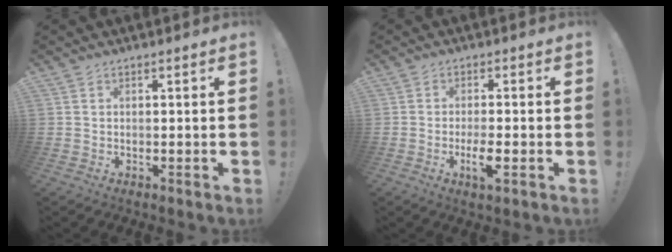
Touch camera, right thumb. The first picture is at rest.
{"total": 5.6, "force": [-2.1, 1.0, 5.0], "torque": [-0.101, -0.004, -0.038]}